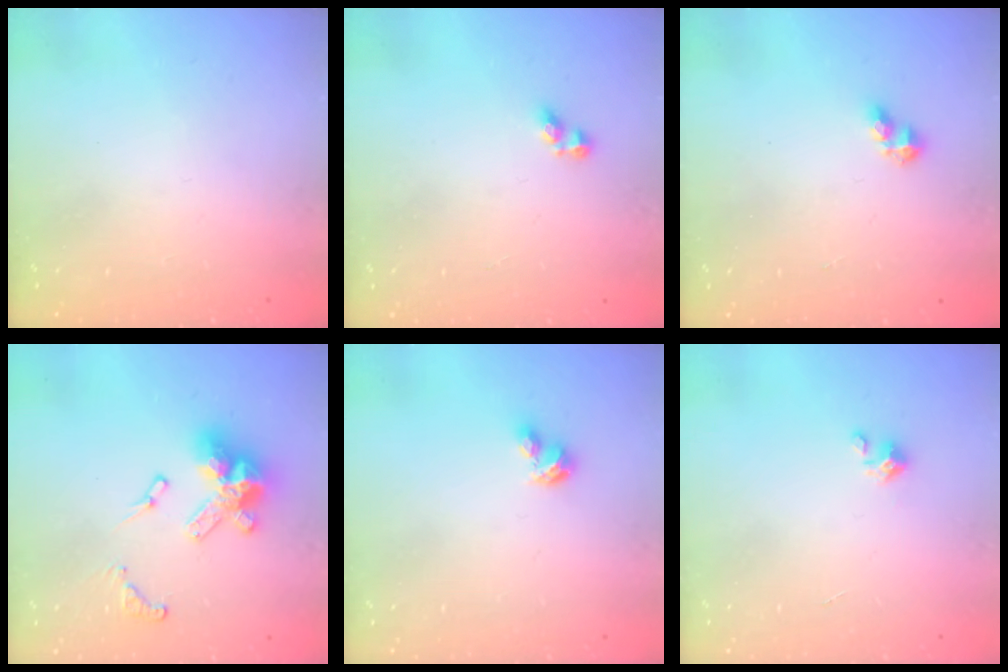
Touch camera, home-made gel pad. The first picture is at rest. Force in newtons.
{"total": 3.0, "press": 2.9, "slide": 0.9}
{"total": 2.9, "press": 2.9, "slide": 0.3}
{"total": 14.1, "press": 14.1, "slide": 0.9}
{"total": 2.9, "press": 2.8, "slide": 0.5}
{"total": 1.5, "press": 1.5, "slide": 0.1}